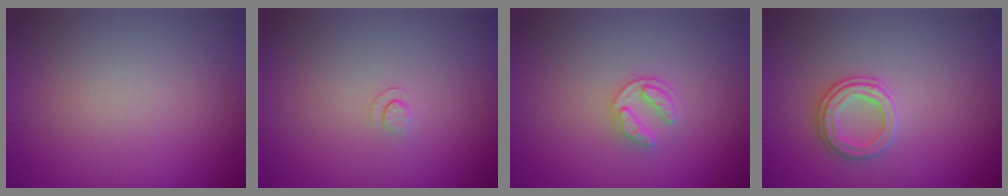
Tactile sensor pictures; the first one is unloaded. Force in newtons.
{"total": 0.6, "press": 0.3, "slide": 0.6}
{"total": 2.0, "press": 2.0, "slide": 0.3}
{"total": 2.6, "press": 2.4, "slide": 0.8}